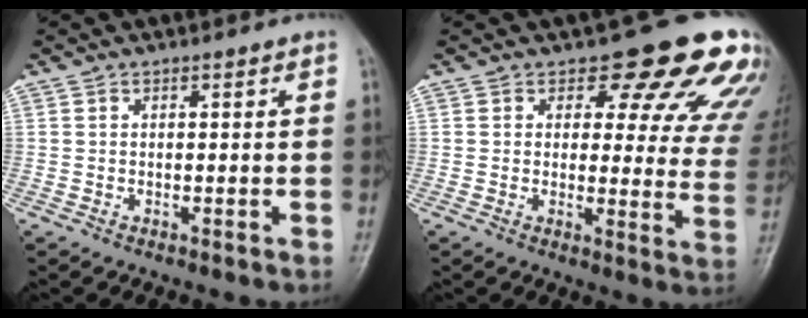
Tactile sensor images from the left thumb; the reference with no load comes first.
{"total": 17.0, "force": [12.1, 7.1, 9.5], "torque": [-0.057, -0.064, 0.120]}